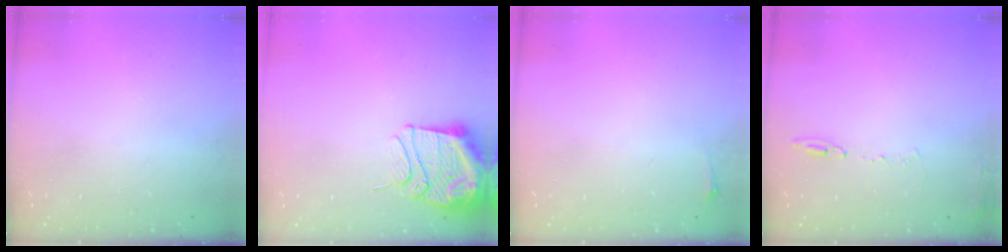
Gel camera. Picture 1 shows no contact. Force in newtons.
{"total": 13.1, "press": 13.1, "slide": 1.5}
{"total": 2.8, "press": 2.1, "slide": 1.9}
{"total": 8.3, "press": 8.3, "slide": 0.9}